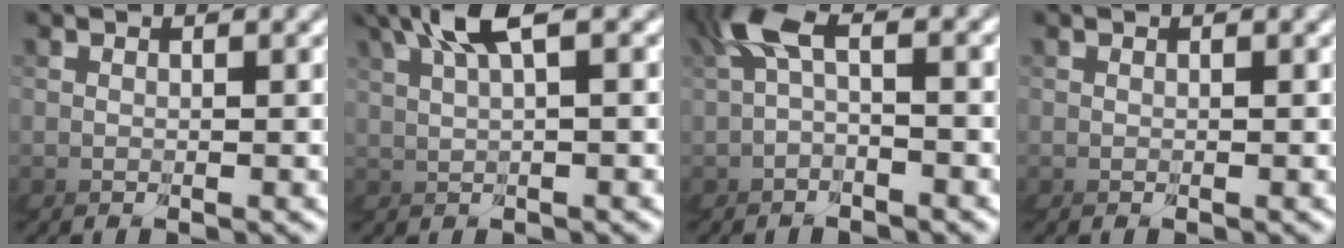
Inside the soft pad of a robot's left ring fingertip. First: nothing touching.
{"total": 3.0, "force": [1.6, -0.8, 2.4], "torque": [-0.068, 0.013, 0.027]}
{"total": 1.7, "force": [-0.6, 0.2, 1.6], "torque": [-0.069, 0.005, -0.005]}
{"total": 0.0}